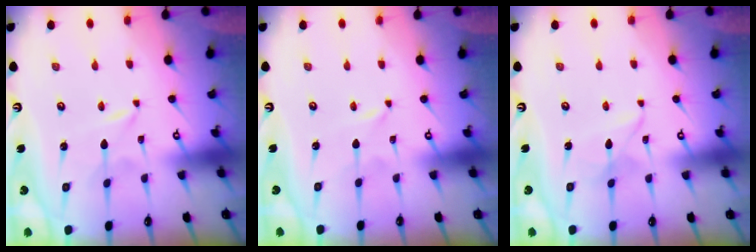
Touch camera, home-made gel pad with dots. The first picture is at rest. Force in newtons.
{"total": 0.0}
{"total": 3.8, "press": 3.8, "slide": 0.3}